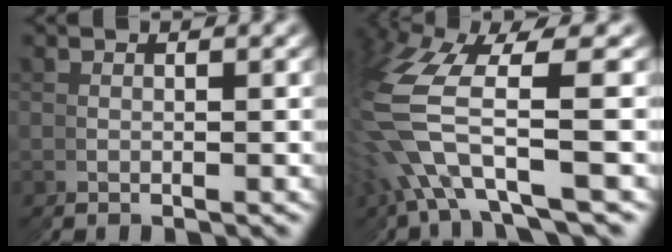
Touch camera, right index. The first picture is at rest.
{"total": 5.1, "force": [1.7, 2.9, 3.8], "torque": [-0.126, 0.013, 0.019]}